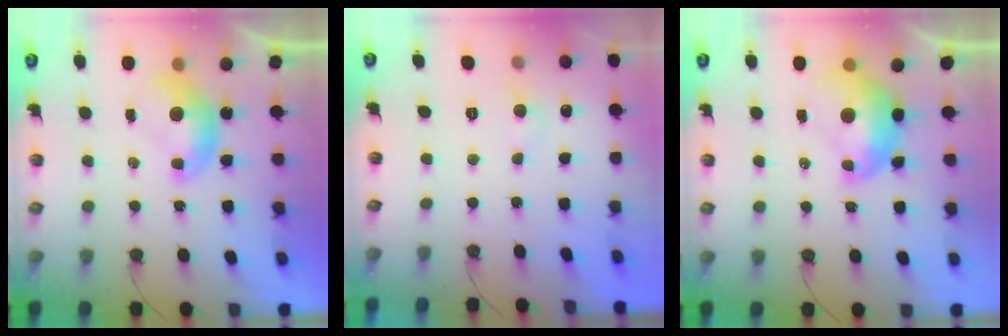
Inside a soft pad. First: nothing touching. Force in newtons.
{"total": 1.4, "press": 1.2, "slide": 0.7}
{"total": 2.8, "press": 2.7, "slide": 0.7}